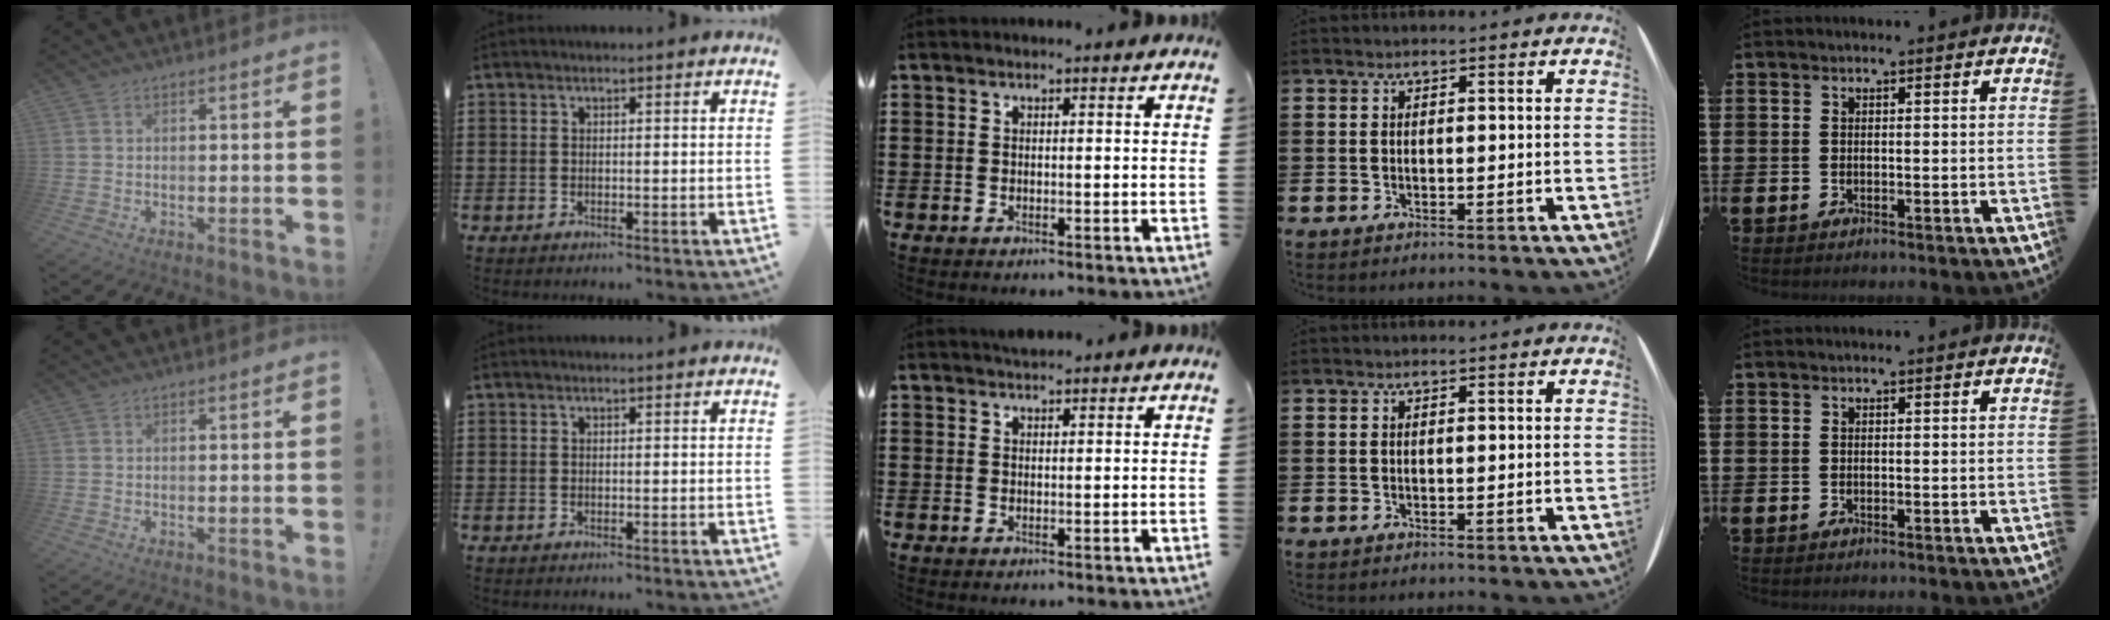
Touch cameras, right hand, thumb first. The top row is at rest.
{"middle": {"total": 1.2, "force": [1.1, 0.4, 0.2], "torque": [-0.006, 0.002, 0.021]}}